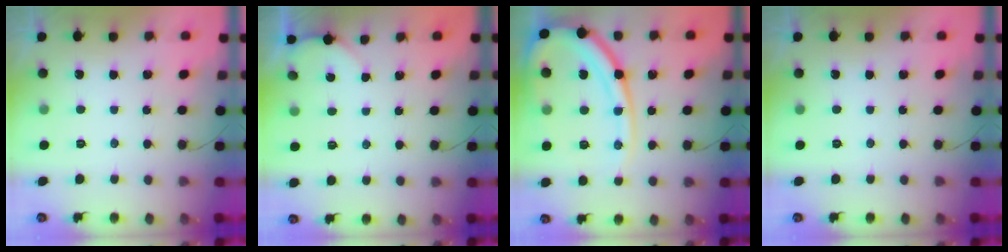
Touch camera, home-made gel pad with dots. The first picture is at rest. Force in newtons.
{"total": 1.0, "press": 1.0, "slide": 0.1}
{"total": 16.1, "press": 16.0, "slide": 2.3}
{"total": 0.0}